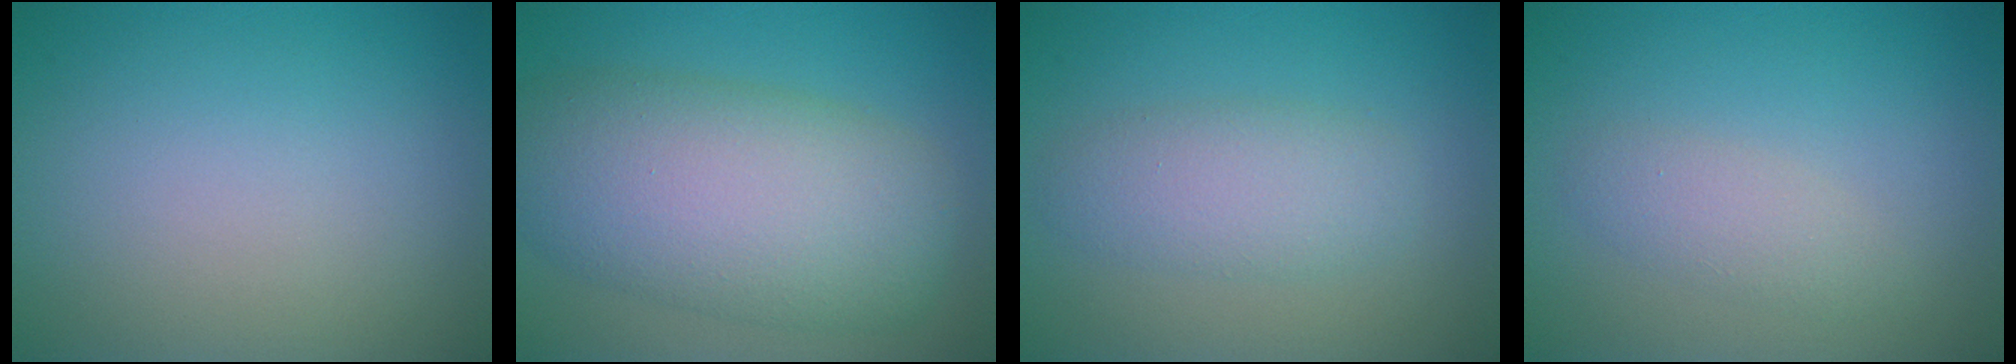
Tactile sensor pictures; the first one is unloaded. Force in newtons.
{"total": 9.9, "press": 9.9, "slide": 0.6}
{"total": 3.5, "press": 3.5, "slide": 0.2}
{"total": 1.9, "press": 1.9, "slide": 0.1}